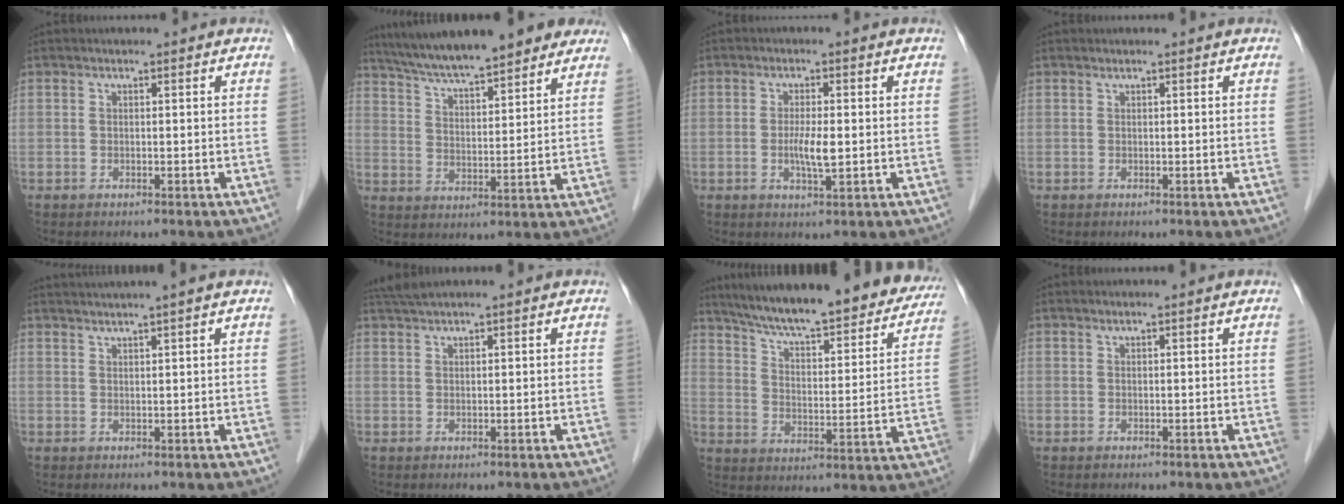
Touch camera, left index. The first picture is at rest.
{"total": 17.5, "force": [14.8, 2.8, 8.9], "torque": [-0.149, 0.030, 0.222]}
{"total": 3.6, "force": [-0.5, 0.5, 3.6], "torque": [-0.072, -0.005, -0.009]}
{"total": 0.0}
{"total": 4.7, "force": [3.9, -1.4, 2.1], "torque": [-0.028, 0.019, 0.061]}
{"total": 2.3, "force": [2.0, -0.5, 0.9], "torque": [-0.022, 0.017, 0.044]}
{"total": 27.3, "force": [23.7, 5.5, 12.4], "torque": [-0.188, -0.021, 0.308]}
{"total": 0.0}